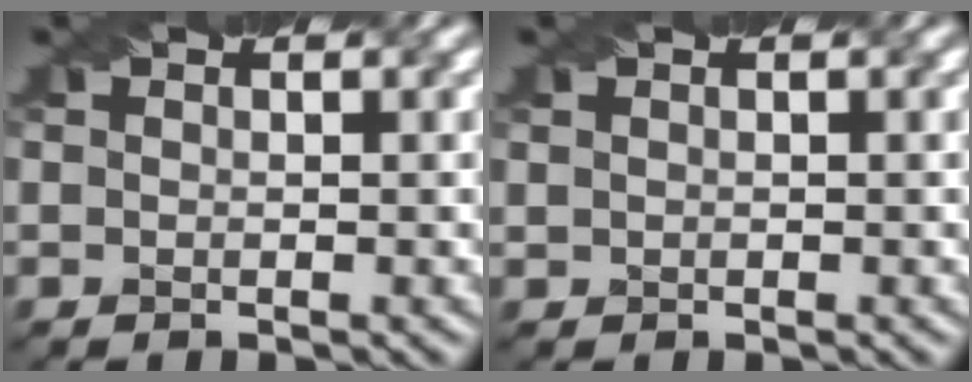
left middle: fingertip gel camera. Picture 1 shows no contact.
{"total": 0.0}